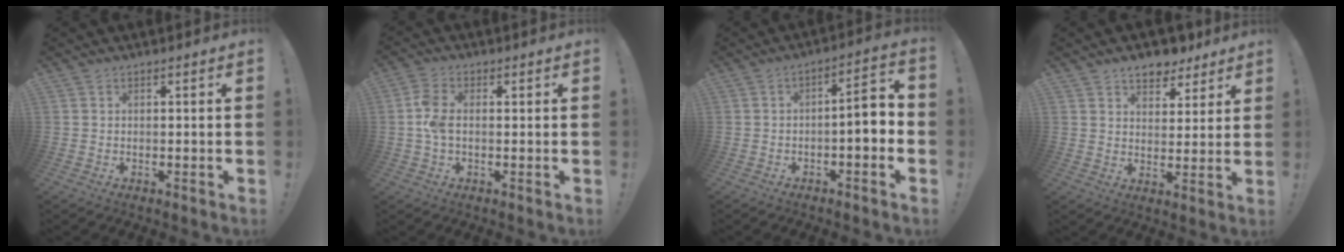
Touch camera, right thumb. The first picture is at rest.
{"total": 6.4, "force": [0.0, 3.6, 5.2], "torque": [-0.112, 0.007, -0.002]}
{"total": 6.5, "force": [-2.1, 0.7, 6.2], "torque": [-0.095, 0.003, -0.039]}
{"total": 7.8, "force": [6.3, 4.2, 1.9], "torque": [-0.027, -0.045, 0.118]}